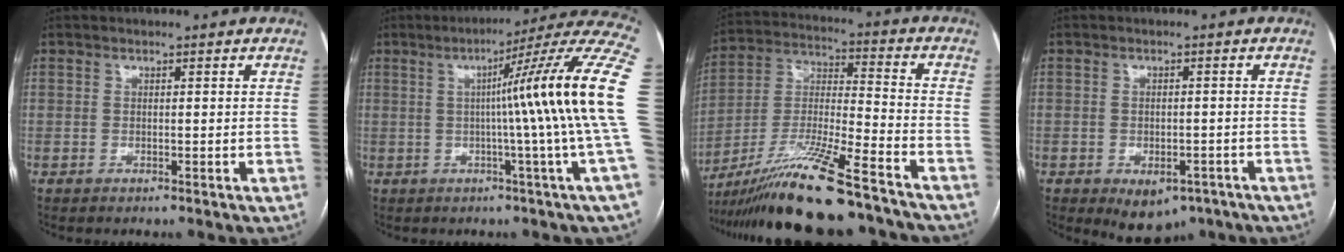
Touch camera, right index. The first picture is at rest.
{"total": 18.2, "force": [0.4, -3.2, 17.9], "torque": [-0.215, 0.013, -0.008]}
{"total": 18.8, "force": [-15.0, 0.6, 11.4], "torque": [-0.237, -0.030, -0.268]}
{"total": 6.8, "force": [-4.3, 4.2, 3.2], "torque": [-0.033, 0.002, -0.051]}